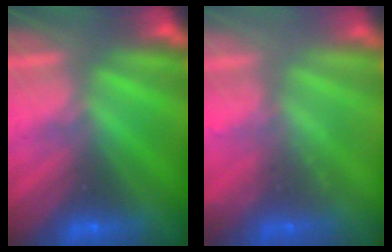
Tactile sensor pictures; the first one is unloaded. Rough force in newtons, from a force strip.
{"total": 2.3}